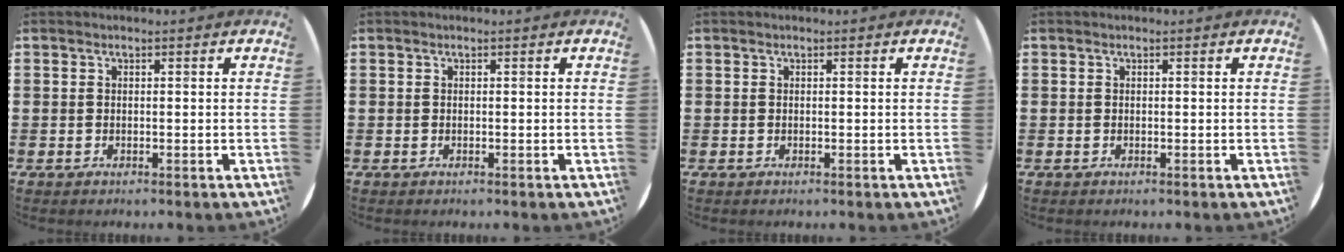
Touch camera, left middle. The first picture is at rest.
{"total": 0.0}
{"total": 0.0}
{"total": 0.0}